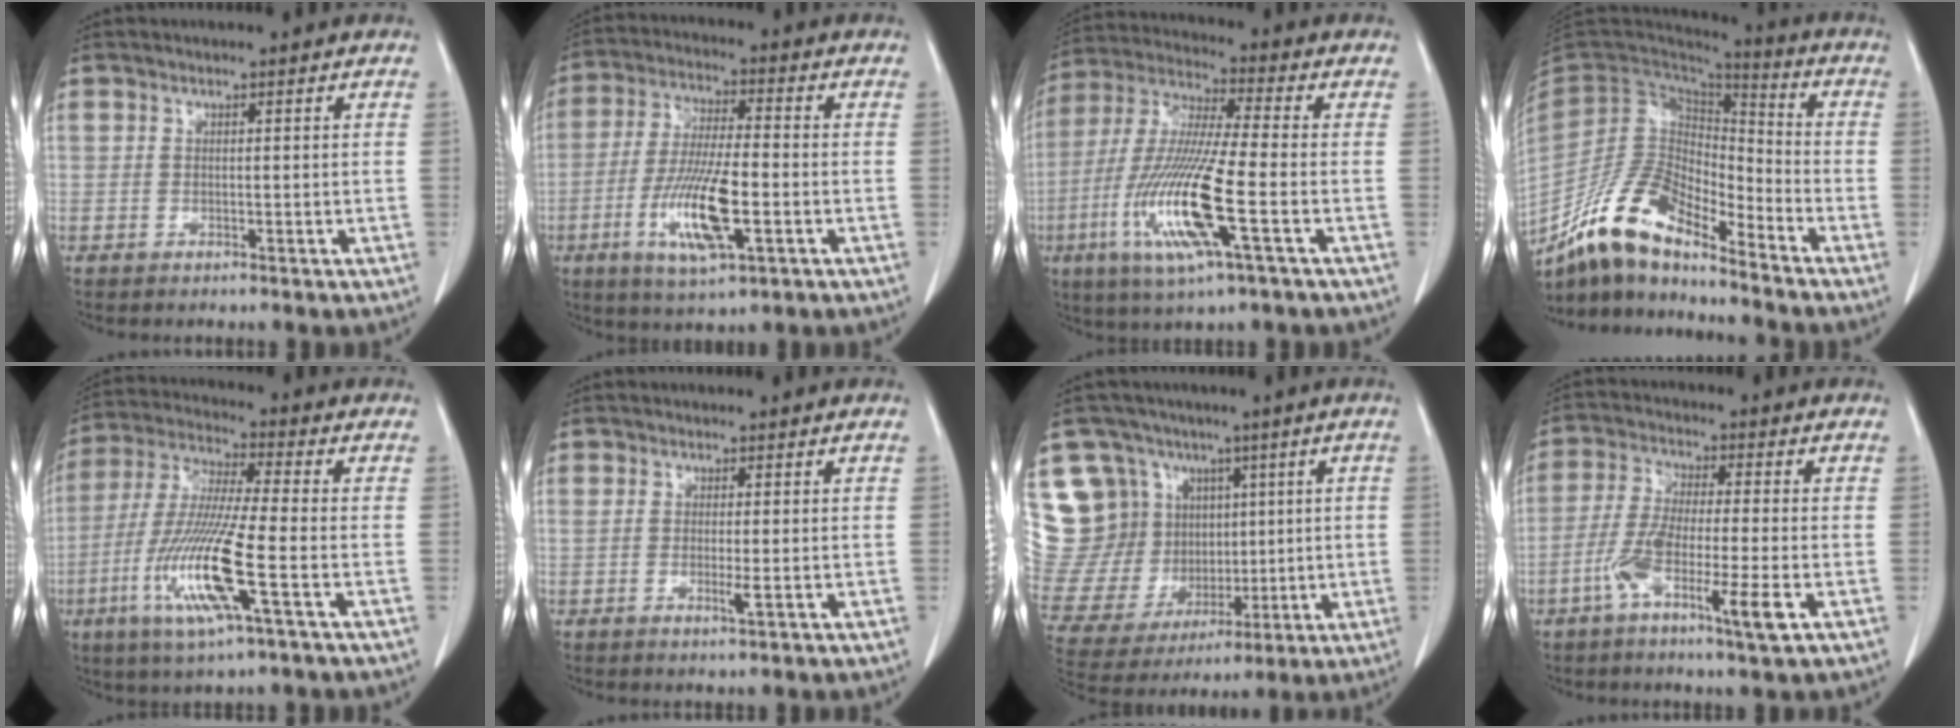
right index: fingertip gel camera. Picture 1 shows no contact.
{"total": 12.2, "force": [-3.7, 2.4, 11.4], "torque": [-0.224, -0.014, -0.065]}
{"total": 15.9, "force": [-4.9, 0.9, 15.1], "torque": [-0.319, -0.019, -0.094]}
{"total": 13.8, "force": [-11.4, 3.9, 6.7], "torque": [-0.128, 0.022, -0.214]}
{"total": 14.3, "force": [-4.7, 0.4, 13.5], "torque": [-0.285, -0.020, -0.094]}
{"total": 1.7, "force": [-0.2, 0.0, 1.7], "torque": [-0.031, -0.005, -0.003]}
{"total": 21.5, "force": [7.3, 18.2, 8.8], "torque": [-0.226, 0.075, 0.166]}
{"total": 9.2, "force": [-3.7, 0.3, 8.4], "torque": [-0.159, -0.010, -0.071]}